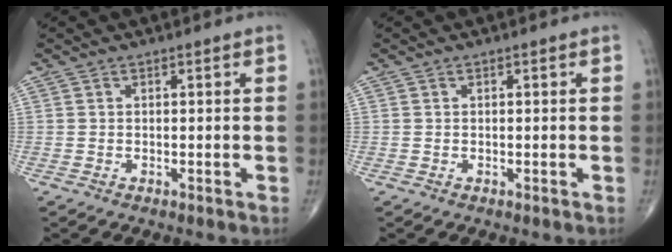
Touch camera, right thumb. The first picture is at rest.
{"total": 0.0}